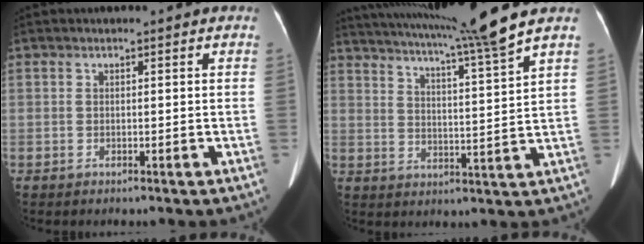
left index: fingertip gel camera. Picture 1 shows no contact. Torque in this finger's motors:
{"motor_torque": [0.25, -1.04, 0.18, 0.11]}